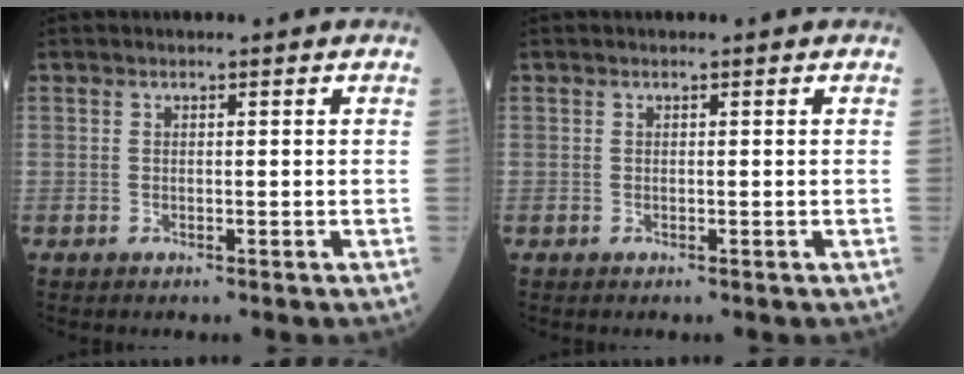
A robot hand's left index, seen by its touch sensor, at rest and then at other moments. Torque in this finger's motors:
{"motor_torque": [0.01, 0.01, 0.00, 0.00]}